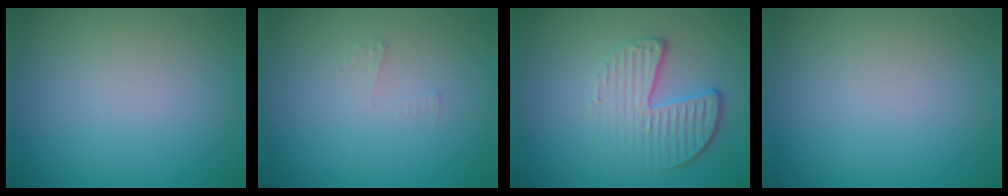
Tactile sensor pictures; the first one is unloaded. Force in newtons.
{"total": 0.7, "press": 0.7, "slide": 0.1}
{"total": 4.4, "press": 2.9, "slide": 3.3}
{"total": 0.0}